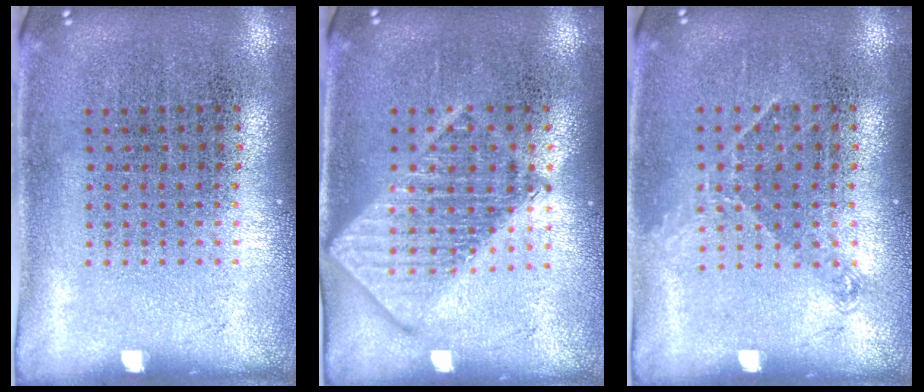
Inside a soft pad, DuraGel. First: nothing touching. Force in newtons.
{"total": 2.9, "press": 2.9, "slide": 0.5}
{"total": 0.9, "press": 0.8, "slide": 0.5}